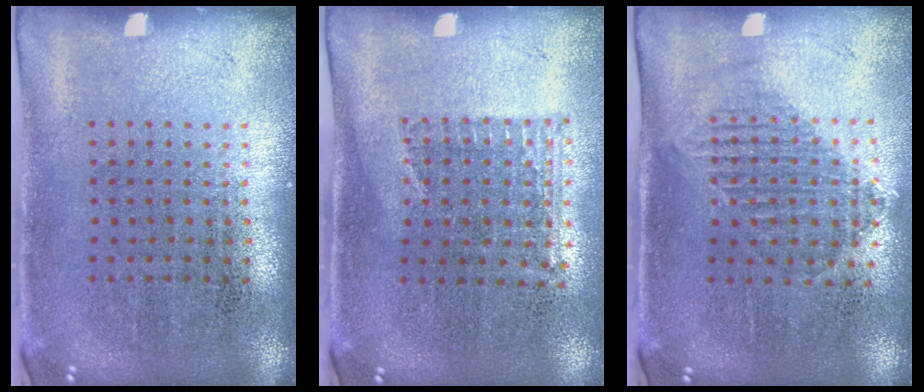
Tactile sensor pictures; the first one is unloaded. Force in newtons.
{"total": 1.1, "press": 0.9, "slide": 0.6}
{"total": 1.2, "press": 1.1, "slide": 0.5}